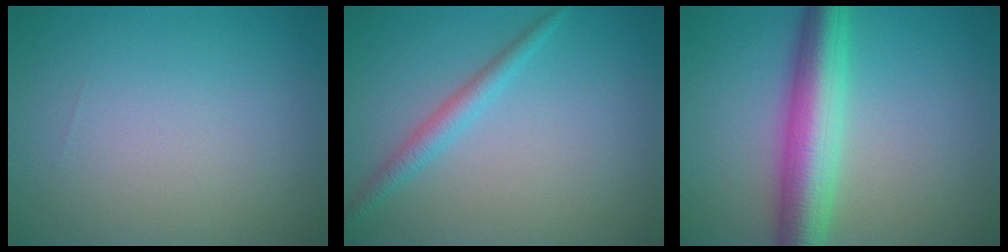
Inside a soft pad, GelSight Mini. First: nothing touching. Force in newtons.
{"total": 2.0, "press": 2.0, "slide": 0.1}
{"total": 7.0, "press": 7.0, "slide": 0.1}